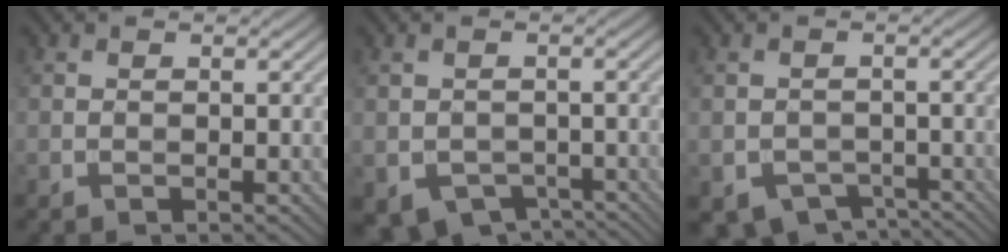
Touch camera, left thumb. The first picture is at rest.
{"total": 4.7, "force": [-2.6, 3.3, 2.1], "torque": [-0.043, -0.022, -0.035]}
{"total": 4.5, "force": [-3.0, 2.9, 1.7], "torque": [-0.029, -0.019, -0.045]}